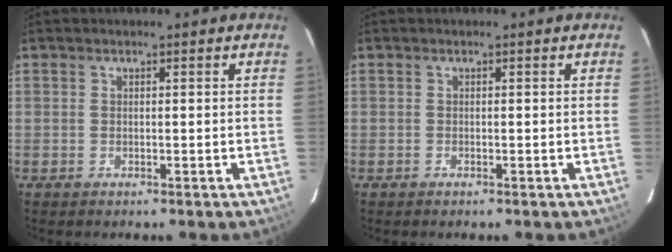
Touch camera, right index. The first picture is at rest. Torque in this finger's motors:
{"motor_torque": [0.61, 0.59, 0.04, 0.00]}